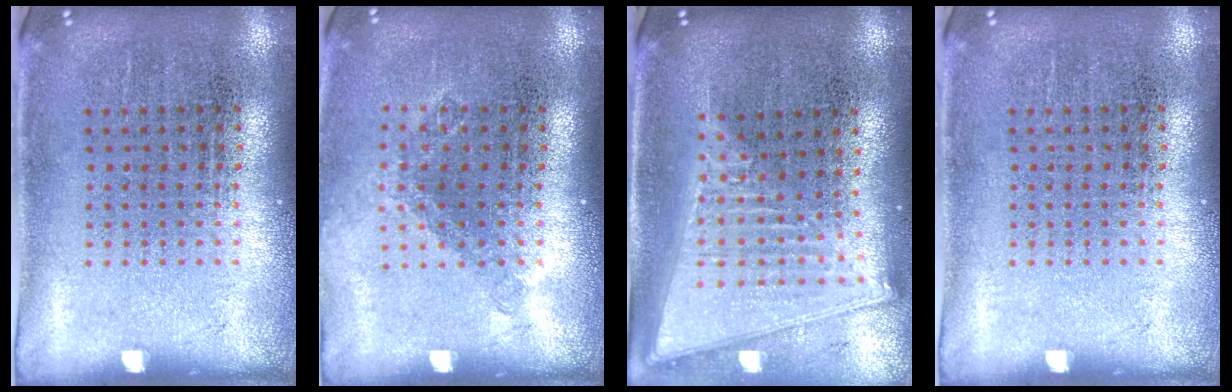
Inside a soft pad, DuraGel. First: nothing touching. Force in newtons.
{"total": 1.2, "press": 0.9, "slide": 0.7}
{"total": 2.1, "press": 1.8, "slide": 1.1}
{"total": 0.0}